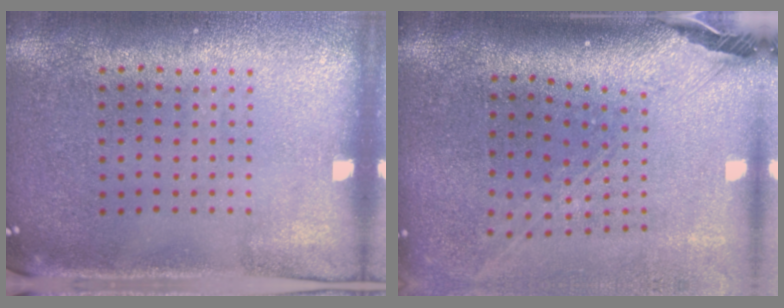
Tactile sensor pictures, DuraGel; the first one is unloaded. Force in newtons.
{"total": 2.8, "press": 2.0, "slide": 1.9}